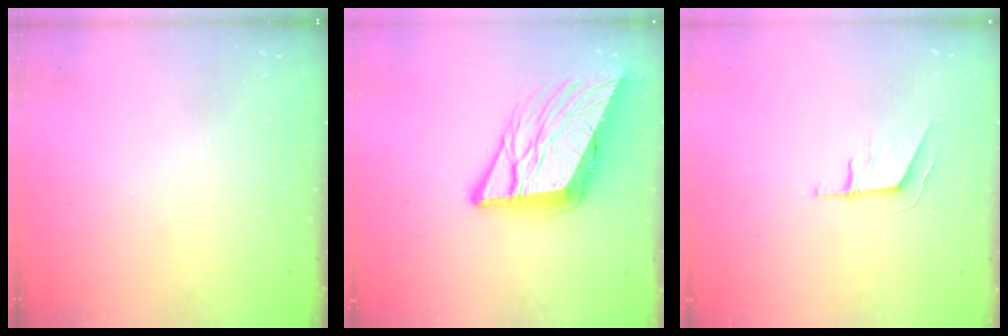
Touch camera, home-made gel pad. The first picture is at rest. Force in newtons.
{"total": 15.3, "press": 15.1, "slide": 2.7}
{"total": 6.1, "press": 6.1, "slide": 0.0}